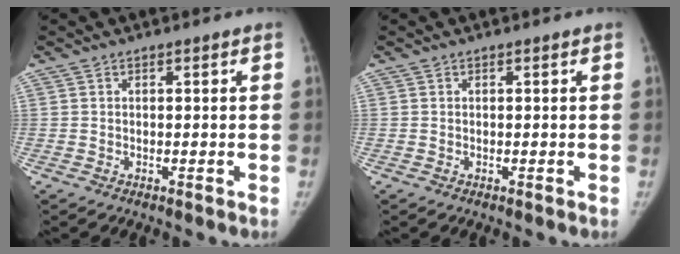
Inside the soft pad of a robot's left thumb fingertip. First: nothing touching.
{"total": 0.0}